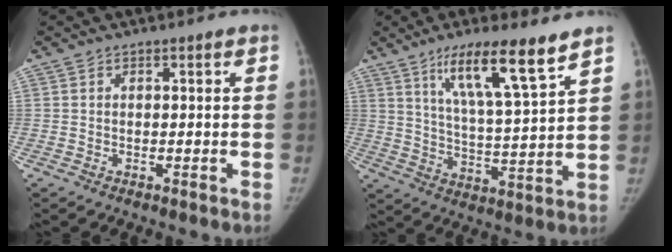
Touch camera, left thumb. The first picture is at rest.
{"total": 13.6, "force": [8.7, 1.6, 10.3], "torque": [-0.173, -0.048, 0.155]}